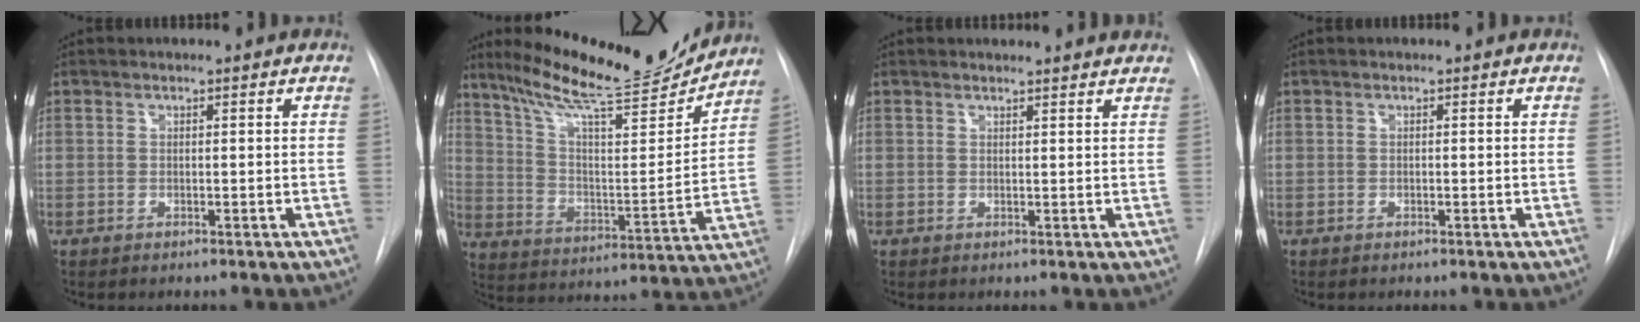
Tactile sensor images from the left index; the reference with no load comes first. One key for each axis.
{"total": 18.8, "fx": 16.9, "fy": 1.9, "fz": 7.9, "tx": -0.135, "ty": -0.035, "tz": 0.262}
{"total": 5.1, "fx": 5.0, "fy": 0.5, "fz": 1.0, "tx": -0.008, "ty": 0.002, "tz": 0.038}
{"total": 0.7, "fx": -0.7, "fy": 0.0, "fz": 0.0, "tx": 0.003, "ty": -0.006, "tz": -0.012}